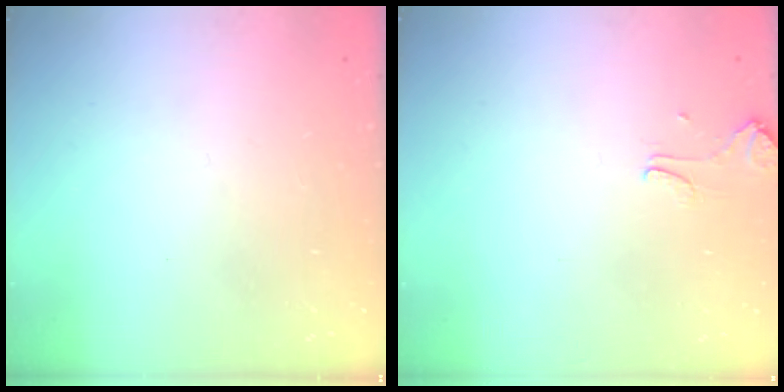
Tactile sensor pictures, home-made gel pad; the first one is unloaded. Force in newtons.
{"total": 0.9, "press": 0.8, "slide": 0.5}